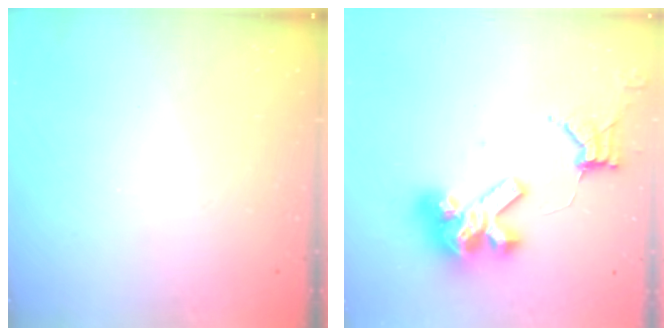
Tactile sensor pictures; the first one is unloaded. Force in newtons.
{"total": 13.7, "press": 13.6, "slide": 1.8}